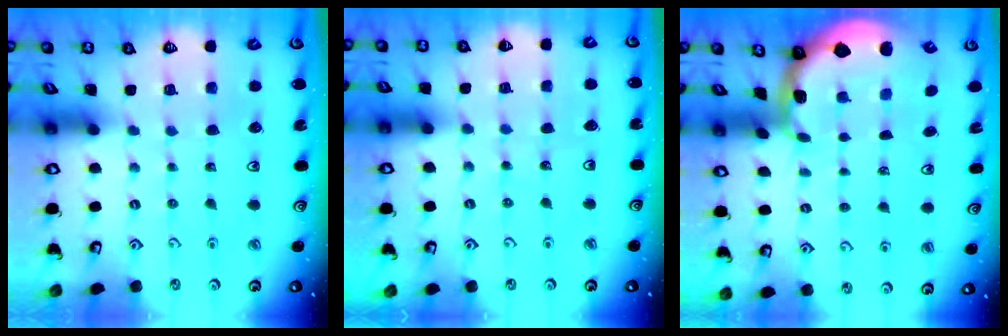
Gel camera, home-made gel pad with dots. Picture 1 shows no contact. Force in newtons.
{"total": 3.4, "press": 3.4, "slide": 0.3}
{"total": 1.7, "press": 1.6, "slide": 0.4}